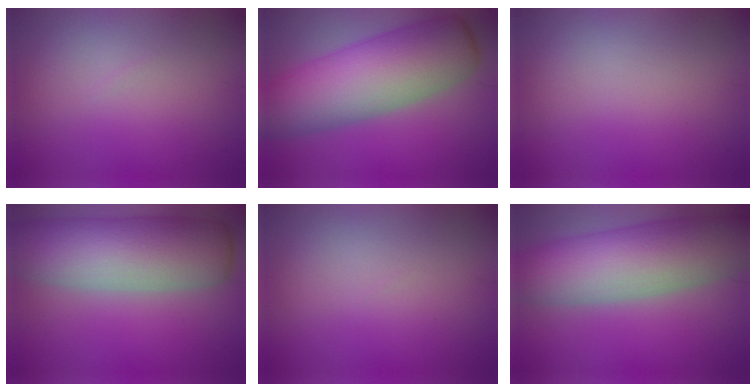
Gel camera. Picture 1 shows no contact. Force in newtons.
{"total": 11.0, "press": 11.0, "slide": 0.4}
{"total": 0.0}
{"total": 10.6, "press": 10.5, "slide": 0.5}
{"total": 0.0}
{"total": 10.4, "press": 10.4, "slide": 0.5}